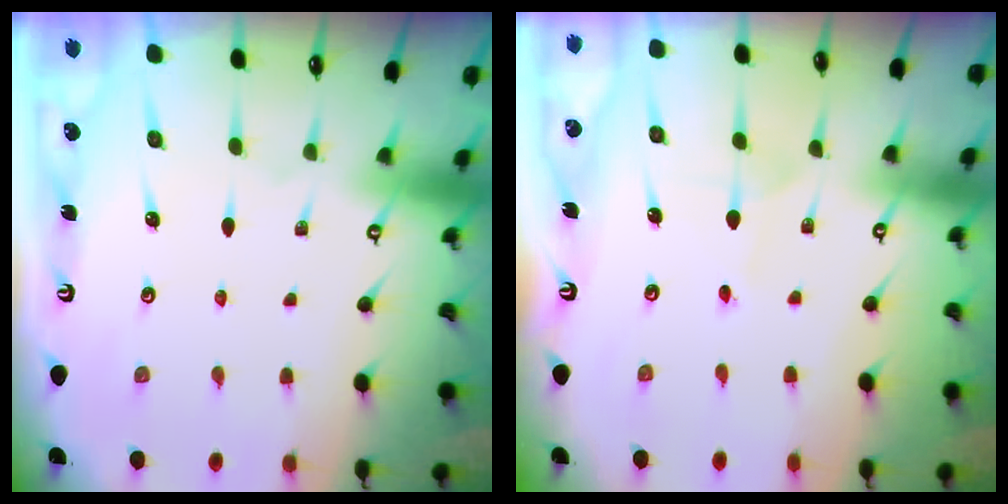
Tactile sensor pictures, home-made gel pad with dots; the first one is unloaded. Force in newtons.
{"total": 2.0, "press": 2.0, "slide": 0.2}